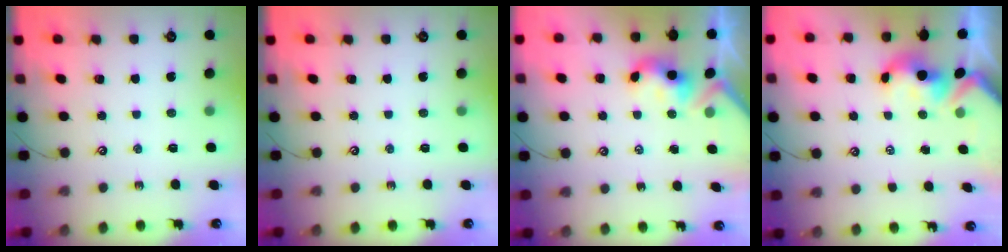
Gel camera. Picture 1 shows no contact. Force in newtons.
{"total": 0.0}
{"total": 3.4, "press": 3.4, "slide": 0.4}
{"total": 2.1, "press": 2.0, "slide": 0.7}